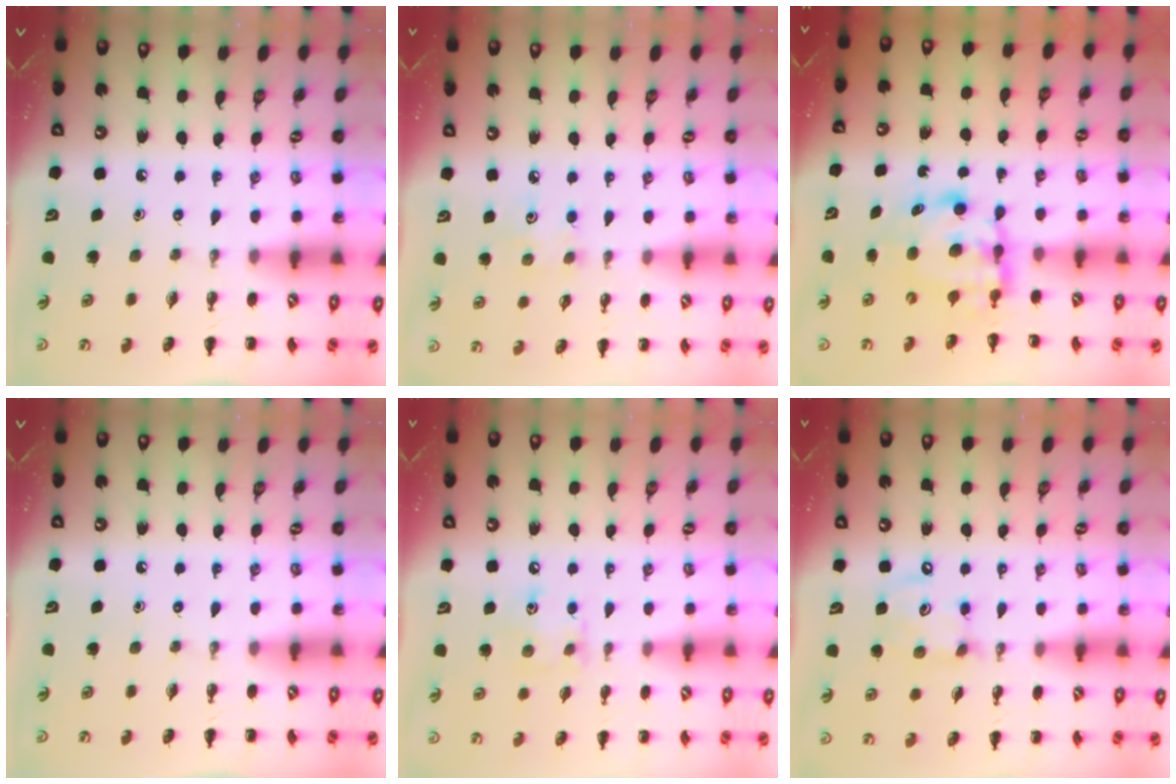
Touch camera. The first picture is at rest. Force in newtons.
{"total": 3.4, "press": 3.3, "slide": 0.9}
{"total": 5.6, "press": 5.6, "slide": 0.5}
{"total": 0.0}
{"total": 7.6, "press": 7.5, "slide": 1.0}
{"total": 8.7, "press": 8.5, "slide": 1.7}